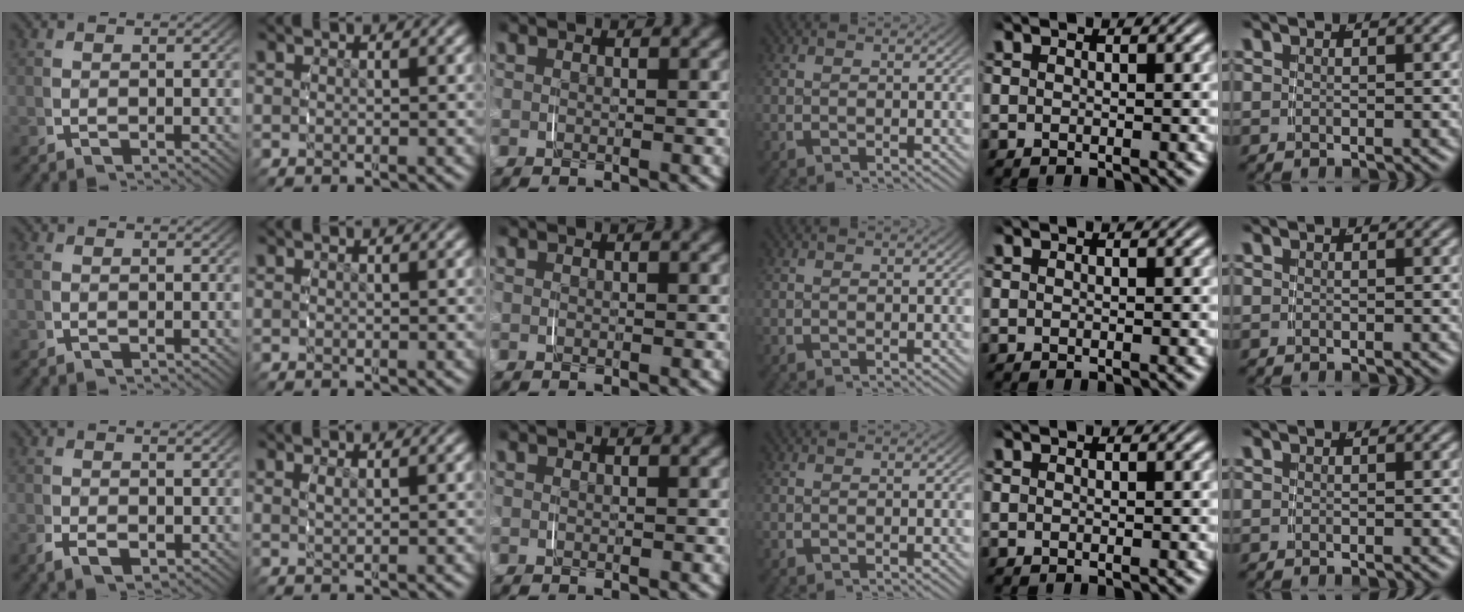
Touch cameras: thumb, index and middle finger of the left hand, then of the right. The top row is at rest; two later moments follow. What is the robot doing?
{"motion": "grasp_and_lifting", "object": "pen bag"}